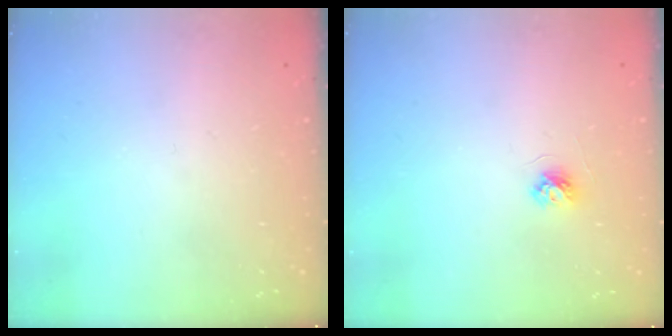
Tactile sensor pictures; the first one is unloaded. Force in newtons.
{"total": 3.7, "press": 3.6, "slide": 0.4}